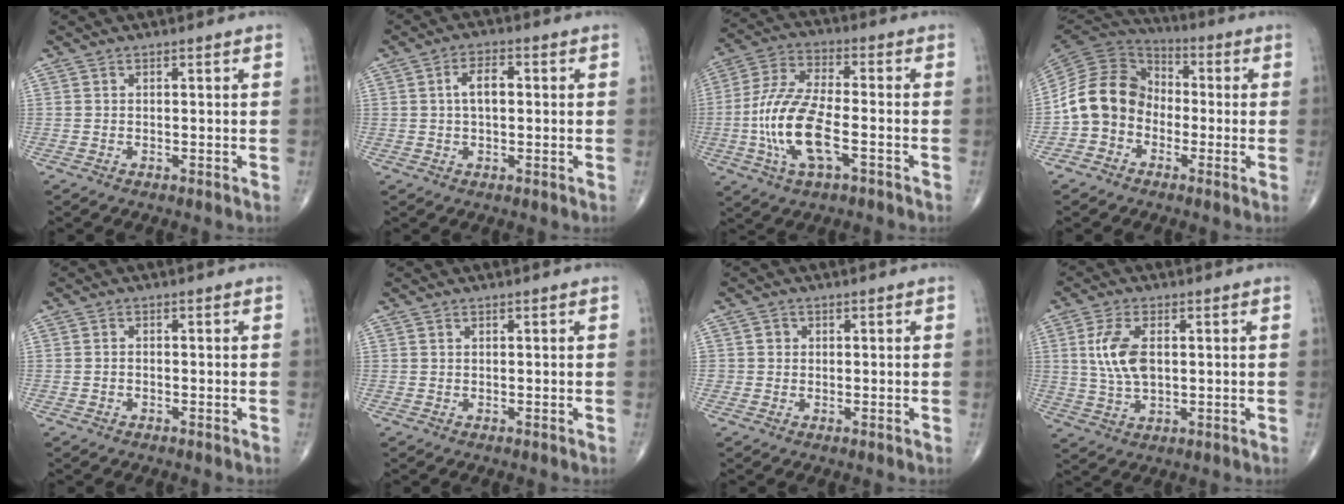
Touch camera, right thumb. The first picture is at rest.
{"total": 4.6, "force": [0.4, 2.4, 3.9], "torque": [-0.071, 0.012, 0.003]}
{"total": 14.7, "force": [-3.9, 6.0, 12.8], "torque": [-0.274, 0.024, -0.074]}
{"total": 13.0, "force": [-3.0, 10.7, 6.7], "torque": [-0.112, 0.051, -0.071]}
{"total": 0.9, "force": [-0.4, 0.6, 0.4], "torque": [-0.006, 0.004, -0.007]}
{"total": 0.0}
{"total": 1.6, "force": [0.0, 1.6, 0.2], "torque": [0.007, 0.005, -0.002]}
{"total": 8.2, "force": [1.3, 4.3, 6.9], "torque": [-0.147, -0.004, 0.028]}